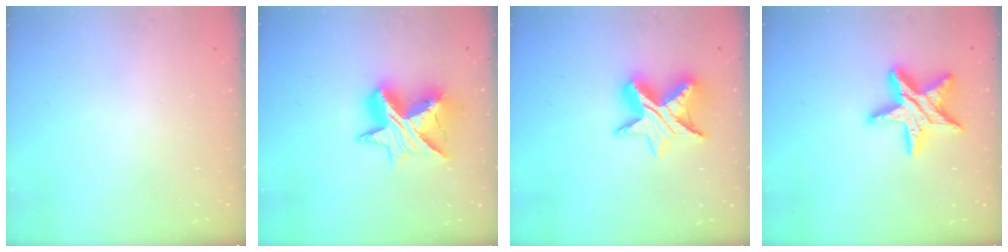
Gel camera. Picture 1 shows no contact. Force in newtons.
{"total": 13.6, "press": 13.6, "slide": 1.0}
{"total": 11.4, "press": 11.4, "slide": 0.6}
{"total": 17.5, "press": 17.5, "slide": 1.4}